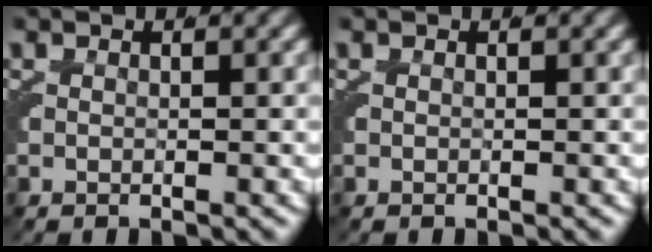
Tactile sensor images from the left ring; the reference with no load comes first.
{"total": 0.0}